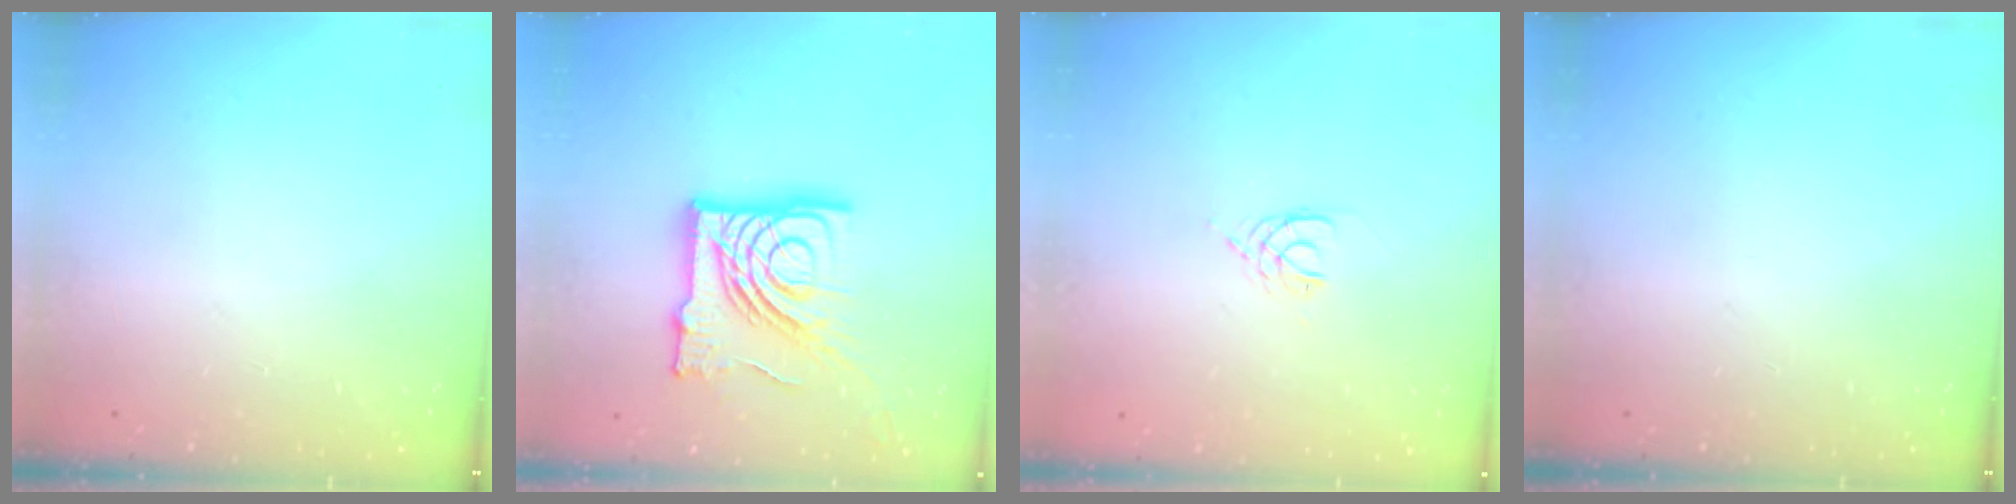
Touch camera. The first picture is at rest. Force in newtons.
{"total": 22.2, "press": 22.1, "slide": 2.7}
{"total": 2.4, "press": 2.3, "slide": 0.4}
{"total": 0.0}